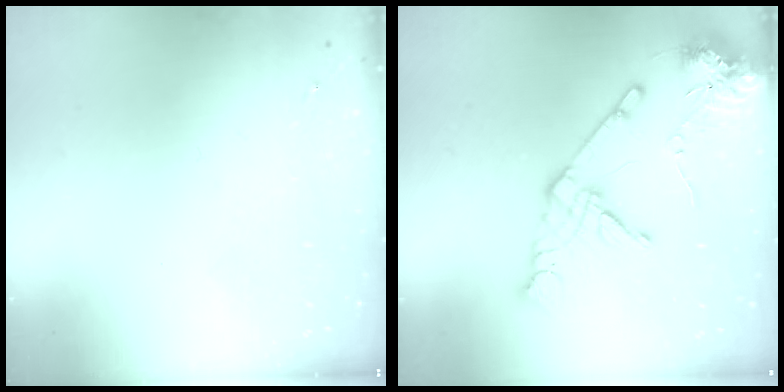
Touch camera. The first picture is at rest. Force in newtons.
{"total": 15.5, "press": 15.3, "slide": 2.3}